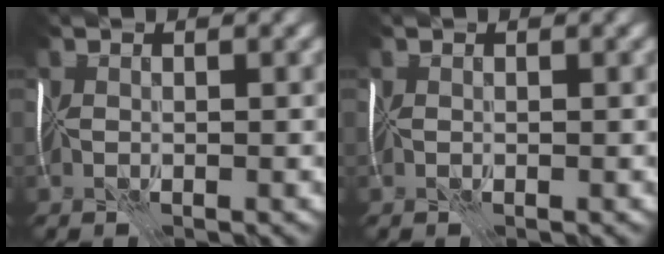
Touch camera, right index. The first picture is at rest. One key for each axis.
{"total": 0.0}